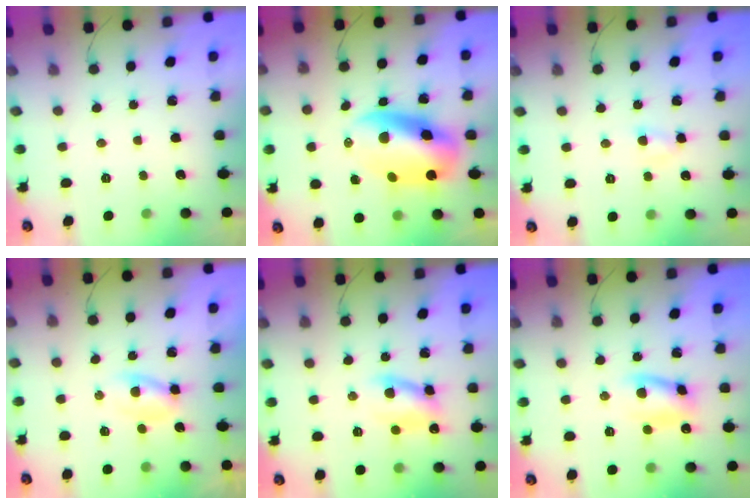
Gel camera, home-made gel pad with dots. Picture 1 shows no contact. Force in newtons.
{"total": 13.7, "press": 13.2, "slide": 3.6}
{"total": 3.5, "press": 3.4, "slide": 1.1}
{"total": 2.1, "press": 1.9, "slide": 0.9}
{"total": 8.9, "press": 8.9, "slide": 0.8}
{"total": 8.7, "press": 8.7, "slide": 0.7}